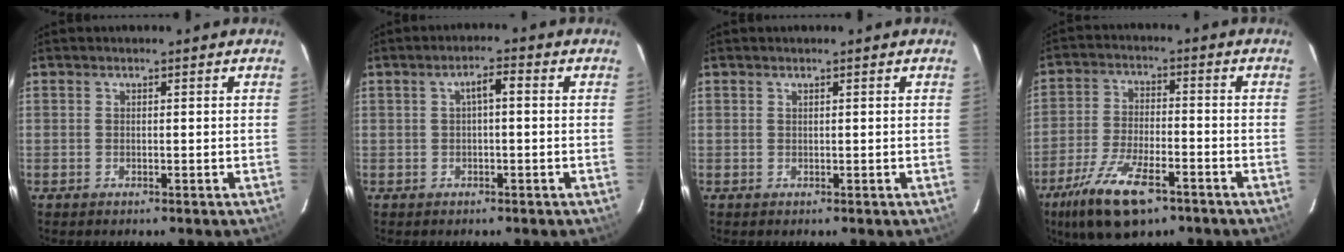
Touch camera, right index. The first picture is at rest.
{"total": 2.7, "force": [0.1, 0.7, 2.6], "torque": [-0.048, 0.012, 0.003]}
{"total": 0.0}
{"total": 13.8, "force": [-8.6, 5.0, 9.5], "torque": [-0.207, -0.029, -0.157]}